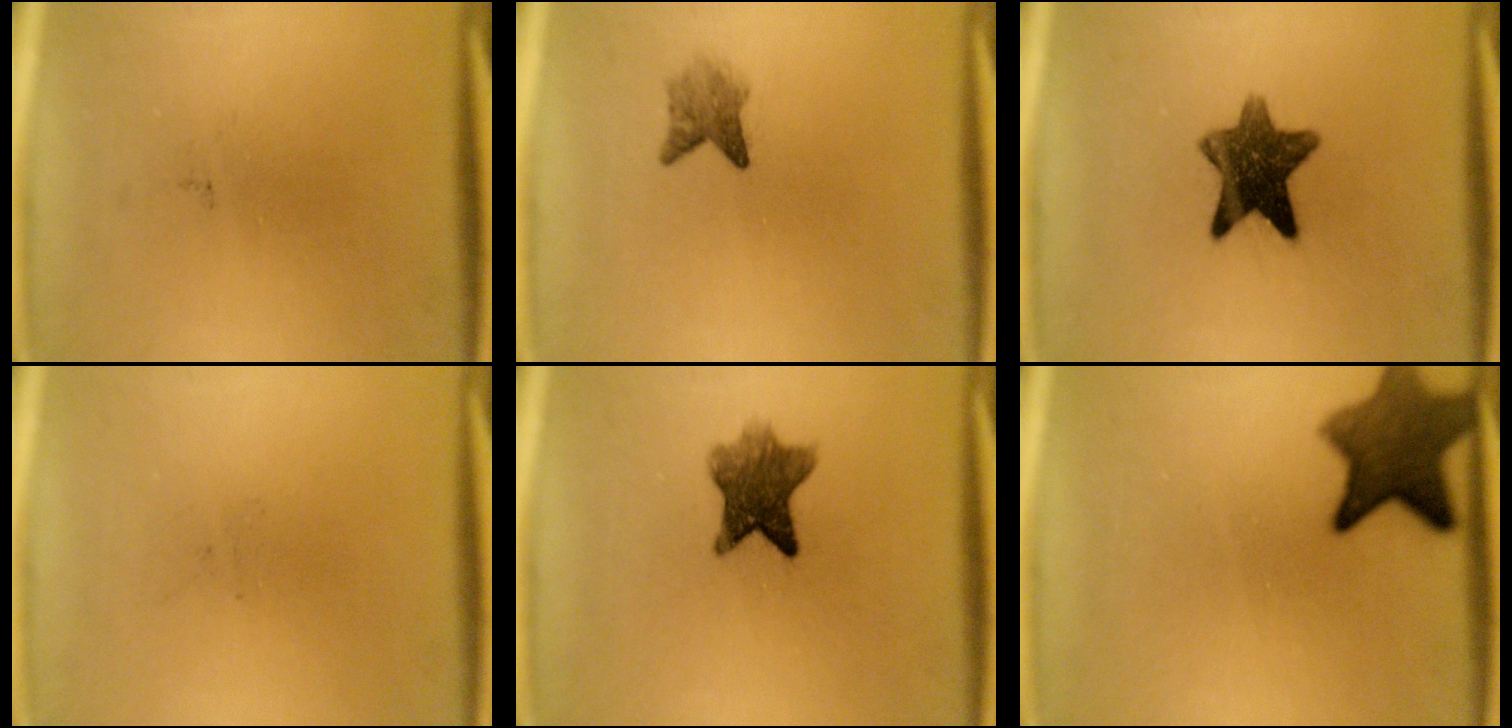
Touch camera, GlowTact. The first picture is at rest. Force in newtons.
{"total": 2.6}
{"total": 10.2}
{"total": 0.0}
{"total": 7.2}
{"total": 9.3}